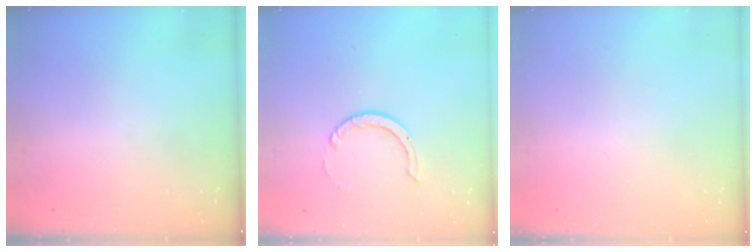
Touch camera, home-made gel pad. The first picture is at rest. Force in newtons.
{"total": 4.6, "press": 4.6, "slide": 0.3}
{"total": 2.6, "press": 2.6, "slide": 0.2}